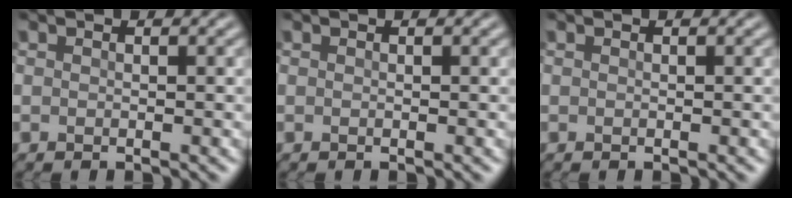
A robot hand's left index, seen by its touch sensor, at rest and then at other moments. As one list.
[{"total": 0.0}, {"total": 0.0}]